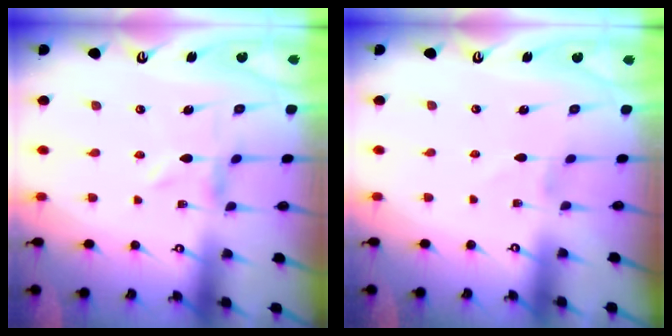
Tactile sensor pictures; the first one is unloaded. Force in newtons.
{"total": 1.3, "press": 1.3, "slide": 0.1}